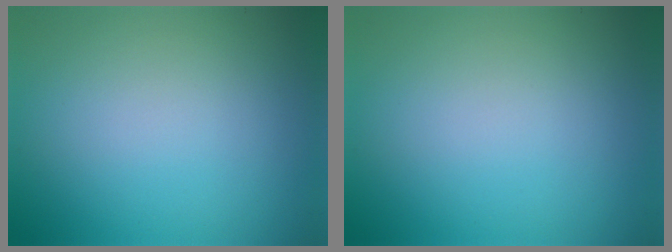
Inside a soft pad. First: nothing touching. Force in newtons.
{"total": 0.0}